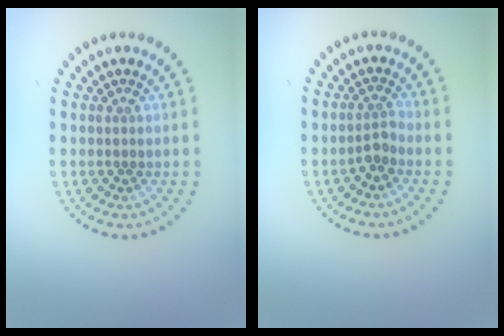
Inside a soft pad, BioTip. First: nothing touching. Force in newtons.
{"total": 1.5, "press": 1.1, "slide": 1.0}